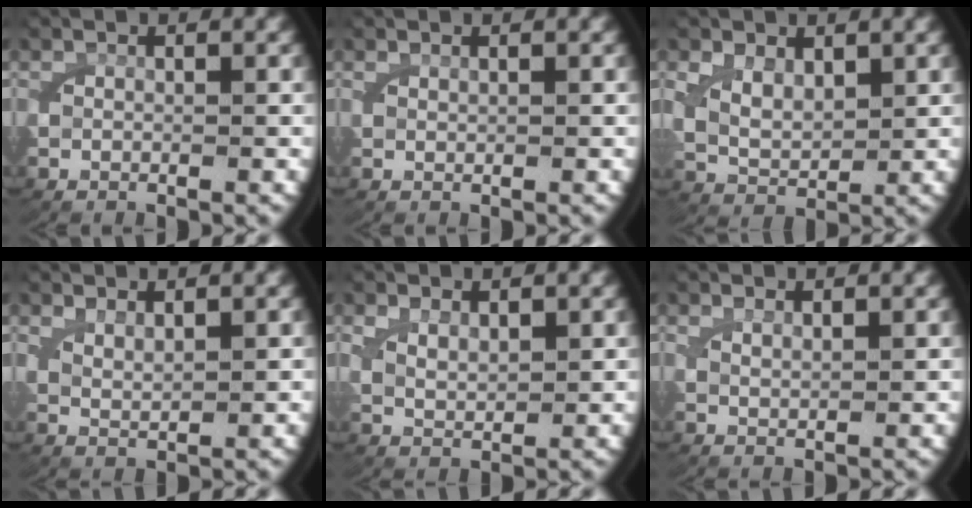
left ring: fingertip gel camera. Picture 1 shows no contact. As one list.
[{"total": 0.6, "force": [0.5, -0.1, 0.3], "torque": [-0.003, 0.000, 0.012]}, {"total": 3.6, "force": [1.0, 2.7, 2.2], "torque": [-0.061, -0.020, 0.028]}, {"total": 1.6, "force": [1.2, 0.1, 1.0], "torque": [-0.024, -0.008, 0.031]}, {"total": 1.7, "force": [1.0, 0.7, 1.2], "torque": [-0.031, -0.013, 0.029]}, {"total": 1.1, "force": [1.0, -0.4, 0.4], "torque": [-0.007, -0.004, 0.023]}]